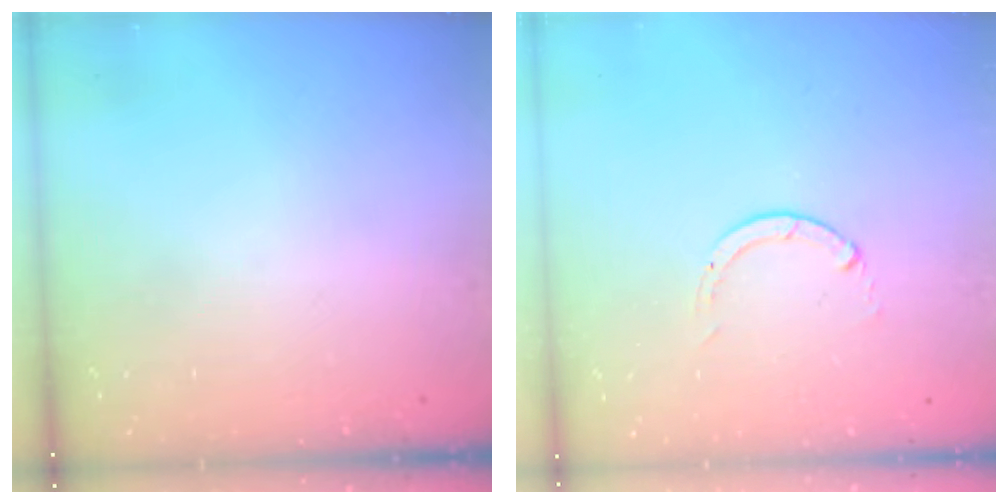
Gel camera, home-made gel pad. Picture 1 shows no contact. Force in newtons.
{"total": 0.0}